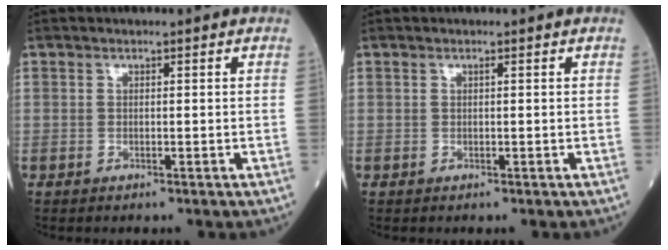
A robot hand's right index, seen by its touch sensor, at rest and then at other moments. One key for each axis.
{"total": 0.0}